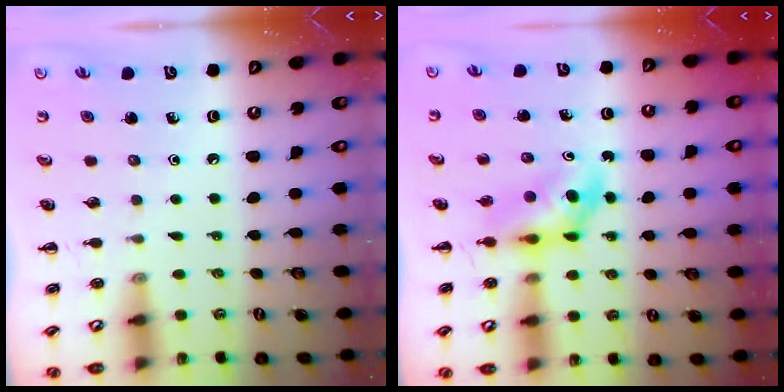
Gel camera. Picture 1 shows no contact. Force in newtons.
{"total": 5.2, "press": 5.1, "slide": 1.1}